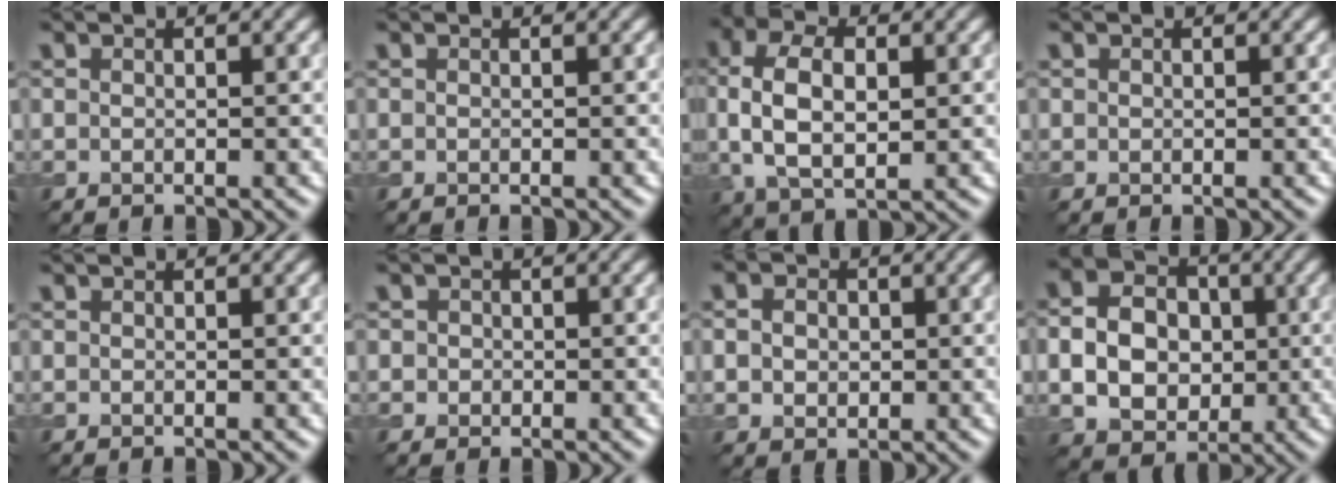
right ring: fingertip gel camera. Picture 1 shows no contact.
{"total": 0.0}
{"total": 7.3, "force": [0.7, 4.3, 5.8], "torque": [-0.123, 0.005, 0.009]}
{"total": 0.0}
{"total": 0.0}
{"total": 1.1, "force": [0.2, 1.0, 0.3], "torque": [0.005, -0.001, -0.004]}
{"total": 2.8, "force": [0.2, 2.3, 1.6], "torque": [-0.033, 0.006, -0.002]}
{"total": 7.2, "force": [-0.3, 5.7, 4.4], "torque": [-0.088, 0.003, -0.011]}